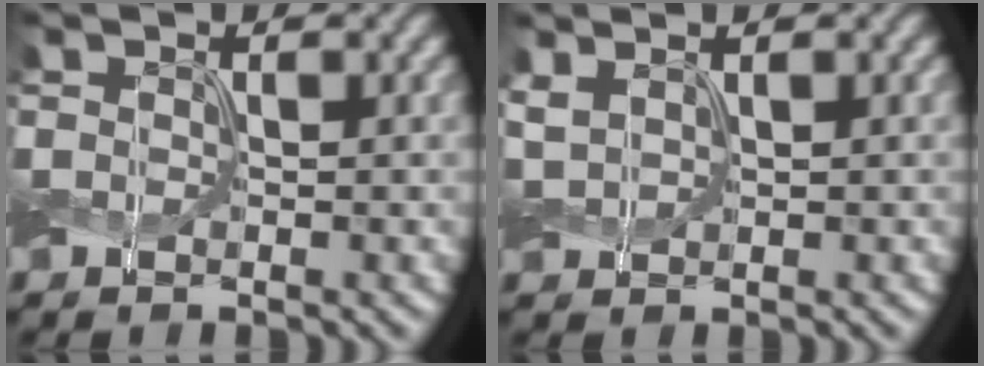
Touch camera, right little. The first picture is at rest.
{"total": 1.7, "force": [0.8, 0.9, 1.2], "torque": [-0.033, 0.008, 0.018]}